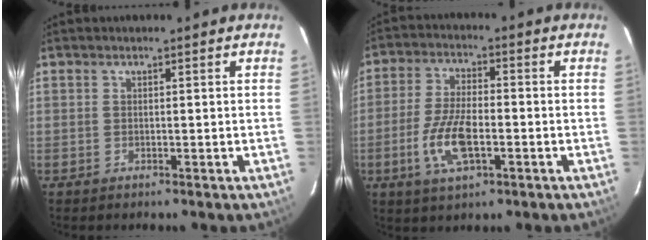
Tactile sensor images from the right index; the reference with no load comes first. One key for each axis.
{"total": 9.5, "fx": -3.1, "fy": 3.8, "fz": 8.2, "tx": -0.173, "ty": -0.002, "tz": -0.058}